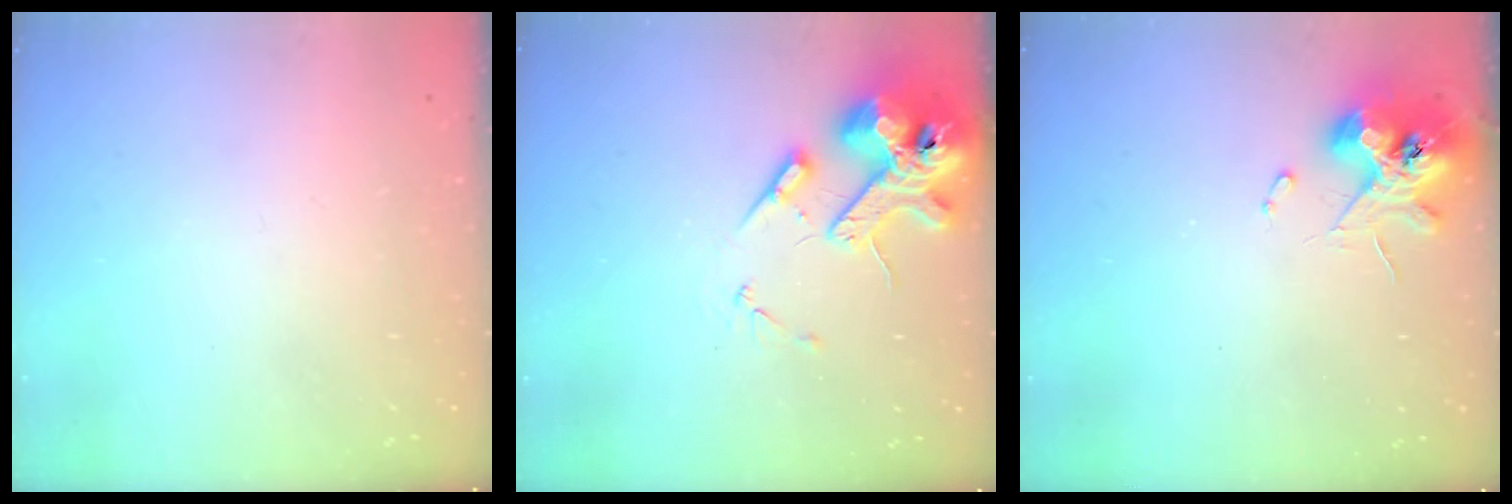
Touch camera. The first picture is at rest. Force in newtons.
{"total": 15.2, "press": 15.0, "slide": 2.2}
{"total": 11.2, "press": 11.1, "slide": 1.4}